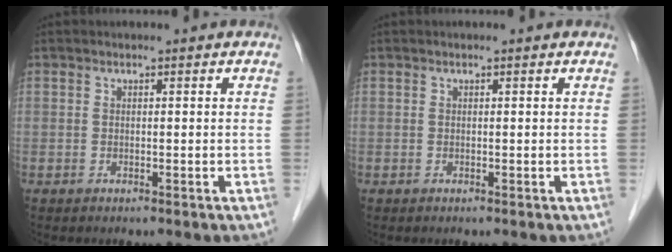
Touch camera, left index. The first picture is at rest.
{"total": 0.0}